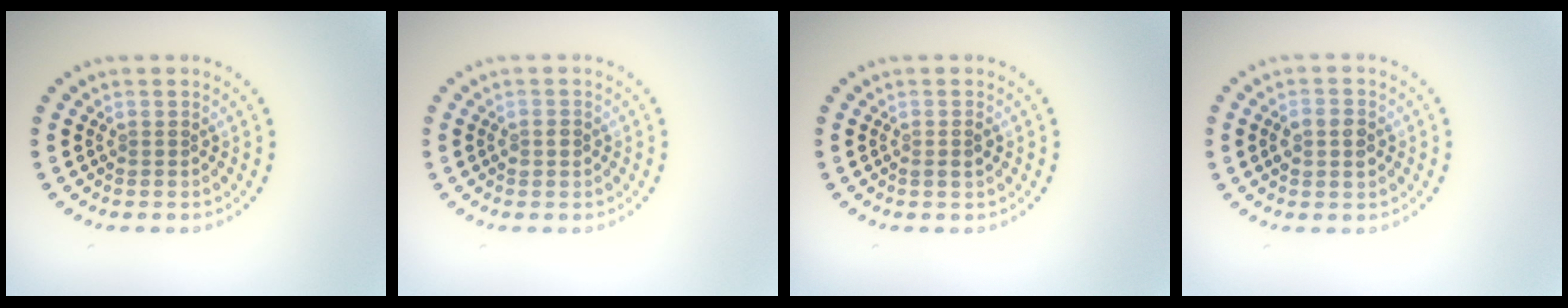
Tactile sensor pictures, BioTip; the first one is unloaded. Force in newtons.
{"total": 1.4, "press": 1.4, "slide": 0.2}
{"total": 1.0, "press": 1.0, "slide": 0.4}
{"total": 2.9, "press": 2.9, "slide": 0.2}